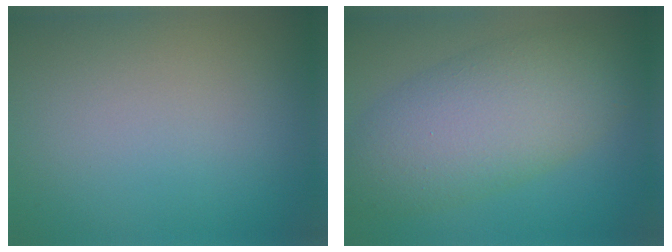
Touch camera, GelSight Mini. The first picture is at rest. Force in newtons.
{"total": 8.3, "press": 8.3, "slide": 0.1}